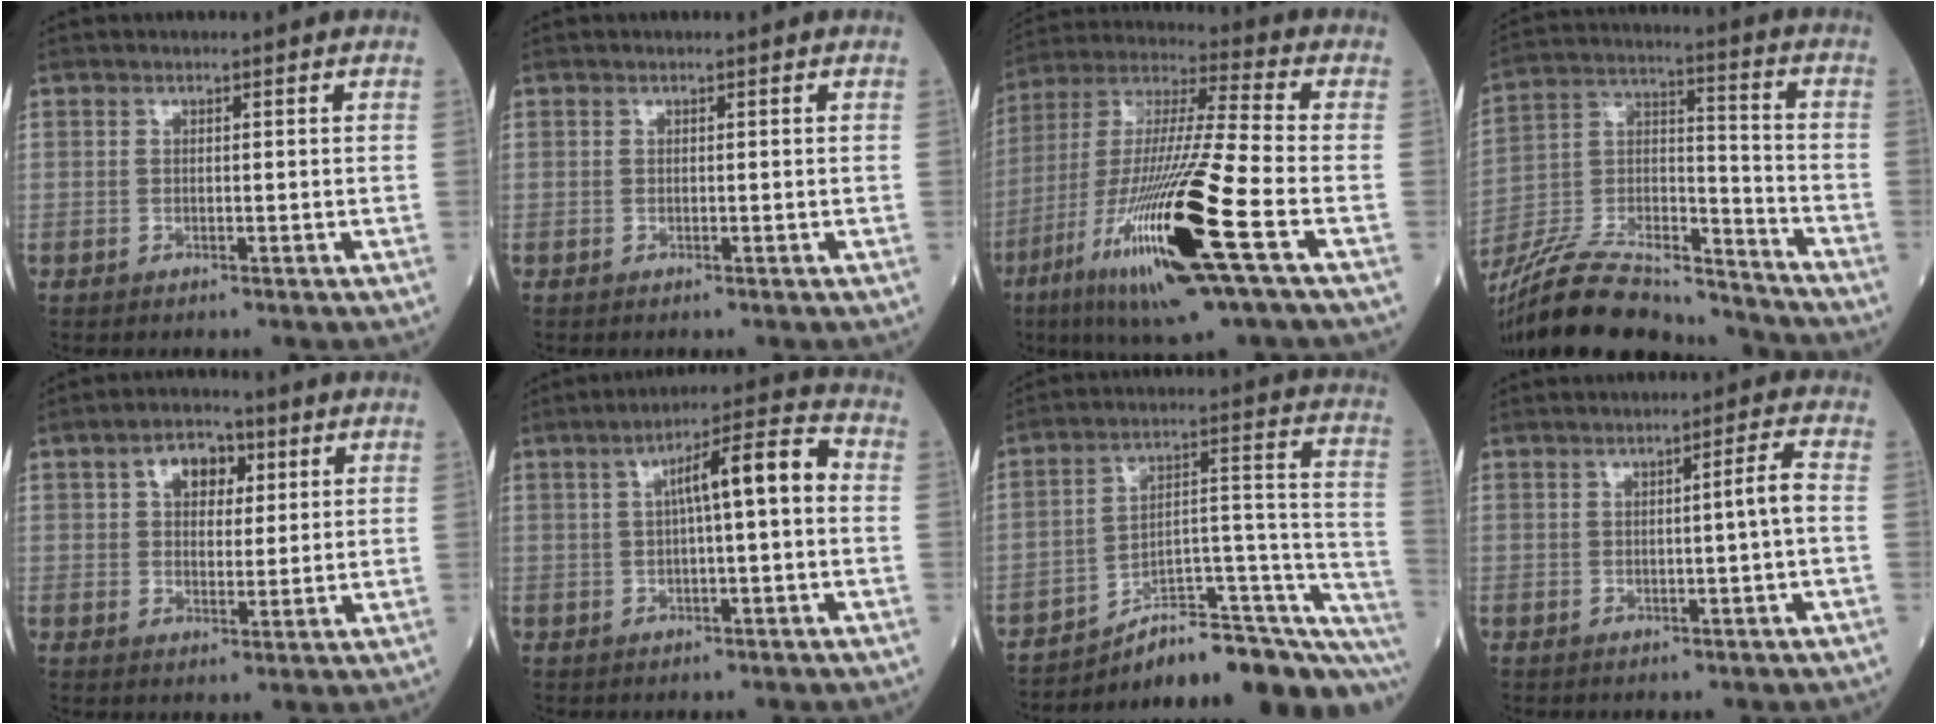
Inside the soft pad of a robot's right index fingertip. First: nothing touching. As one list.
[{"total": 0.0}, {"total": 22.7, "force": [-8.9, 1.0, 20.8], "torque": [-0.421, -0.039, -0.166]}, {"total": 22.9, "force": [-21.0, 4.3, 8.0], "torque": [-0.185, 0.005, -0.359]}, {"total": 6.1, "force": [2.3, 3.8, 4.1], "torque": [-0.062, 0.019, 0.036]}, {"total": 8.4, "force": [0.8, 0.9, 8.3], "torque": [-0.131, 0.029, 0.009]}, {"total": 20.3, "force": [-16.8, 4.4, 10.5], "torque": [-0.072, 0.072, -0.231]}, {"total": 2.8, "force": [-0.3, -0.6, 2.7], "torque": [-0.039, 0.003, -0.003]}]